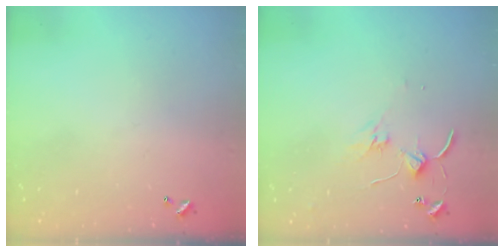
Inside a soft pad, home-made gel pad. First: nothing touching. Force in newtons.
{"total": 1.4, "press": 1.3, "slide": 0.2}